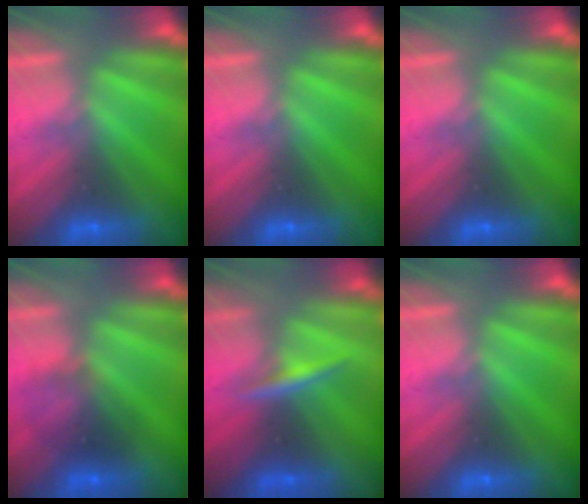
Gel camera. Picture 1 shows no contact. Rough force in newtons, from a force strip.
{"total": 0.0}
{"total": 0.0}
{"total": 2.9}
{"total": 2.6}
{"total": 0.0}